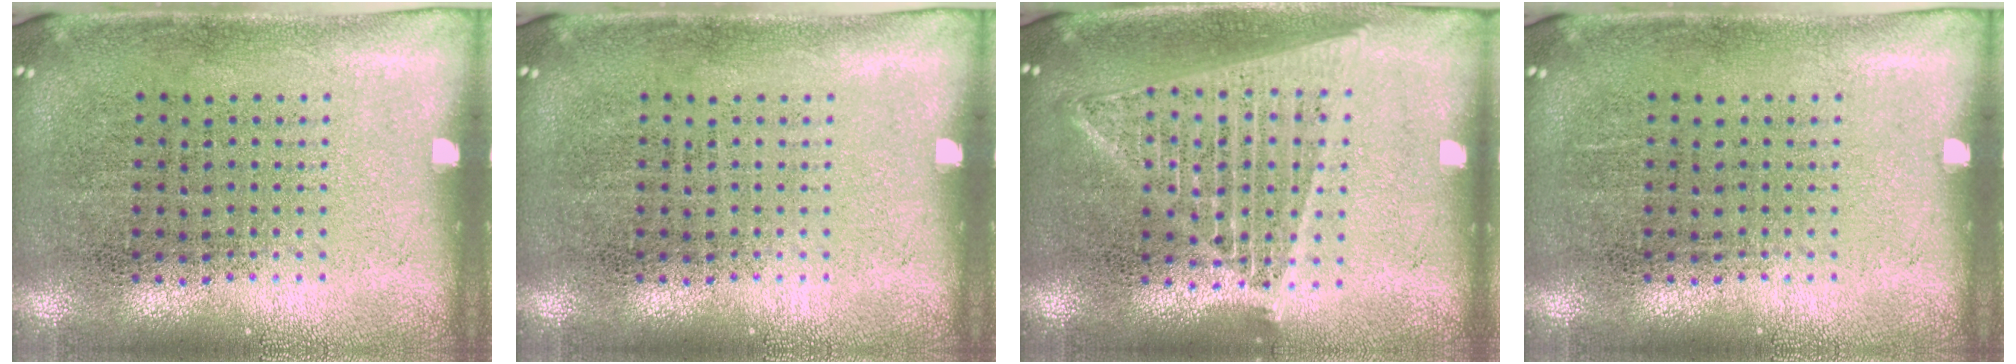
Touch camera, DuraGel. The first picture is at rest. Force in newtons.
{"total": 0.0}
{"total": 1.6, "press": 1.5, "slide": 0.7}
{"total": 0.0}